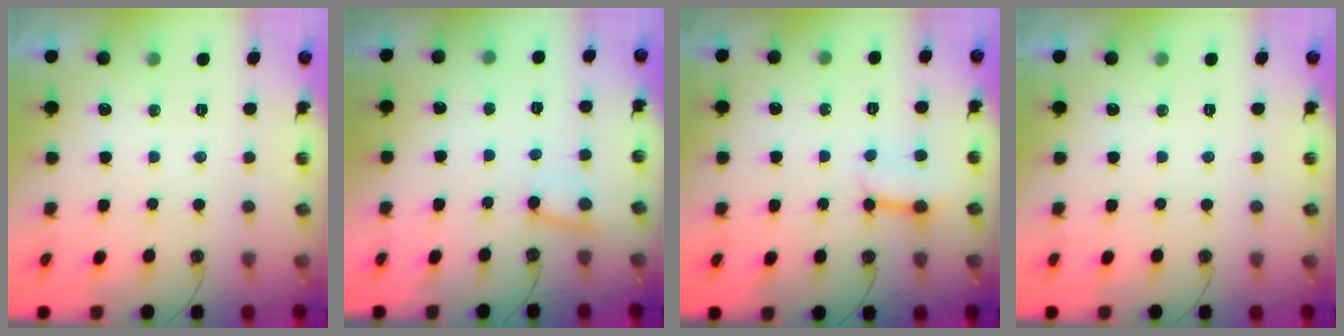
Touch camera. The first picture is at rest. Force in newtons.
{"total": 3.7, "press": 3.6, "slide": 0.8}
{"total": 5.0, "press": 4.9, "slide": 0.6}
{"total": 0.0}